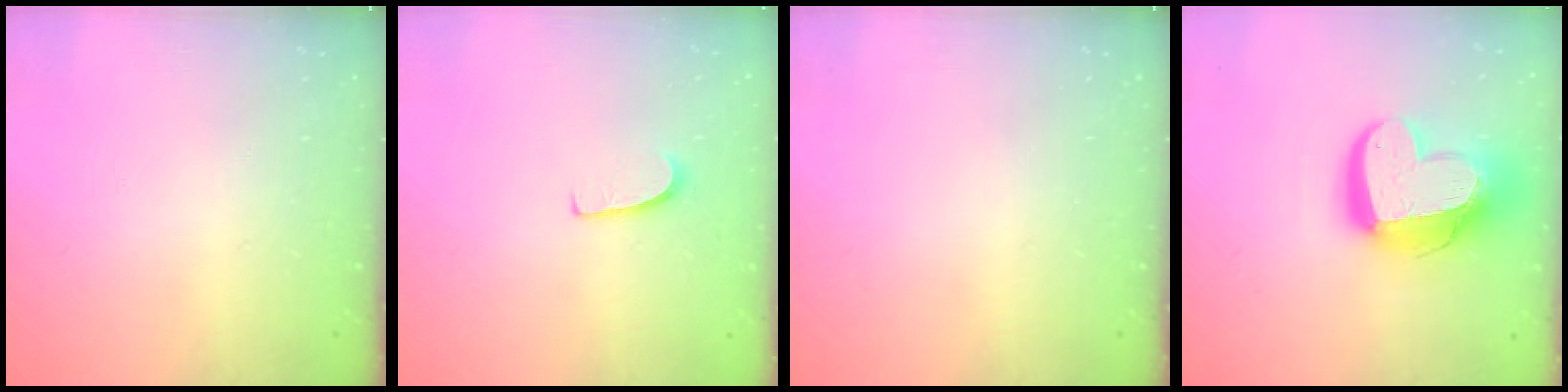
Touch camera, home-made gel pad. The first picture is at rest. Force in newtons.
{"total": 5.8, "press": 5.7, "slide": 0.5}
{"total": 0.0}
{"total": 21.9, "press": 21.8, "slide": 2.2}